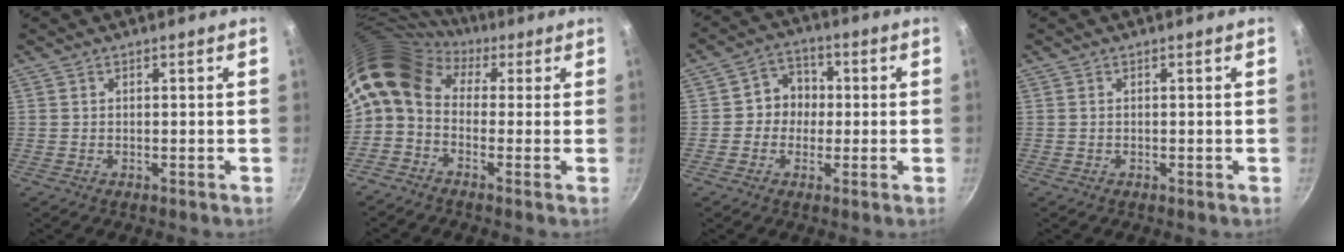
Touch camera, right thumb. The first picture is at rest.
{"total": 12.4, "force": [2.5, 8.9, 8.3], "torque": [-0.158, 0.031, 0.022]}
{"total": 6.6, "force": [-0.2, 6.1, 2.5], "torque": [0.006, 0.016, -0.016]}
{"total": 0.0}